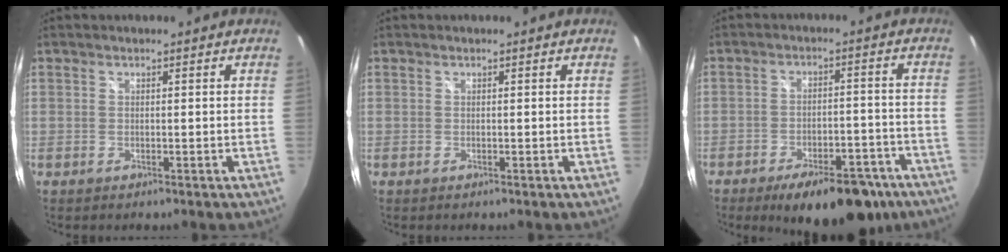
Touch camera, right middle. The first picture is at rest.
{"total": 0.0}
{"total": 15.3, "force": [-11.0, 5.9, 8.8], "torque": [-0.135, -0.008, -0.144]}